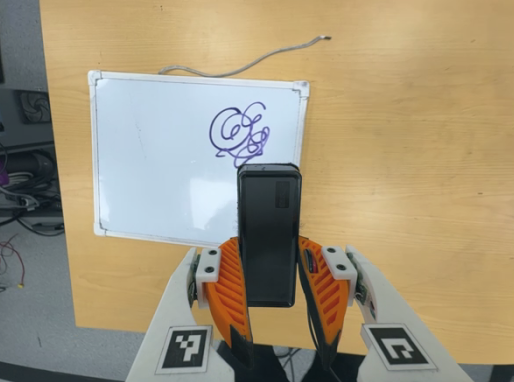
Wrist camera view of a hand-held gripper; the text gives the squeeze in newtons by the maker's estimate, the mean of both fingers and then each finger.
{"total": 5.9, "left": 4.1, "right": 7.8}